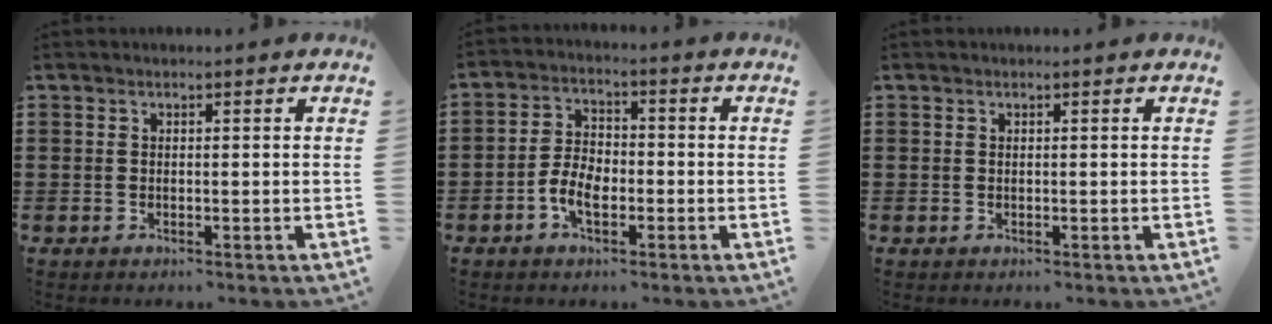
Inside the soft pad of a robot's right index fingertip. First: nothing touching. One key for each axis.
{"total": 5.1, "fx": -2.2, "fy": 2.6, "fz": 3.9, "tx": -0.097, "ty": -0.003, "tz": -0.047}
{"total": 0.0}